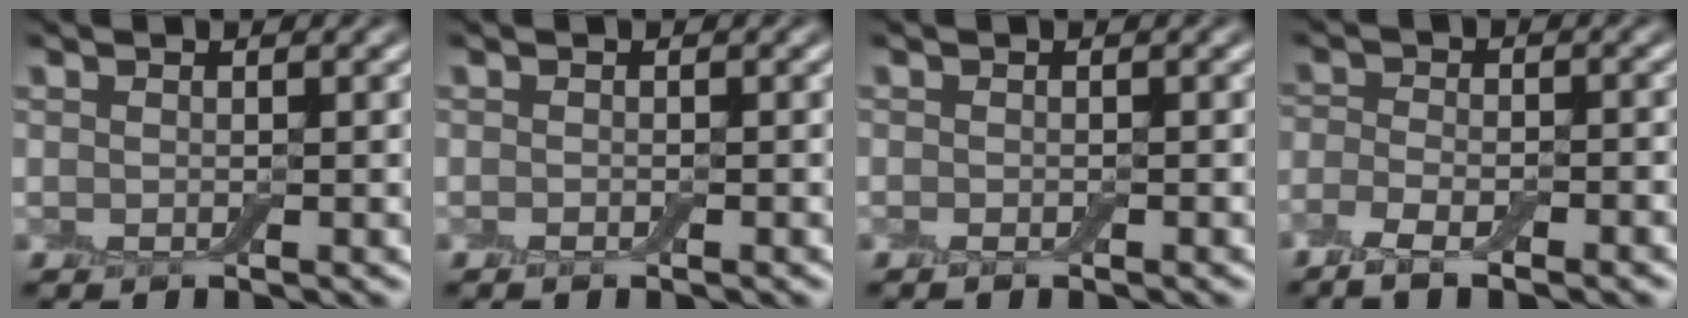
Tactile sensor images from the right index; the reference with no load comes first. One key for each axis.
{"total": 0.5, "fx": -0.3, "fy": 0.2, "fz": 0.4, "tx": -0.006, "ty": -0.001, "tz": -0.005}
{"total": 0.8, "fx": -0.5, "fy": 0.5, "fz": 0.5, "tx": -0.008, "ty": -0.002, "tz": -0.008}
{"total": 4.4, "fx": -2.8, "fy": 1.9, "fz": 2.8, "tx": -0.046, "ty": -0.004, "tz": -0.051}